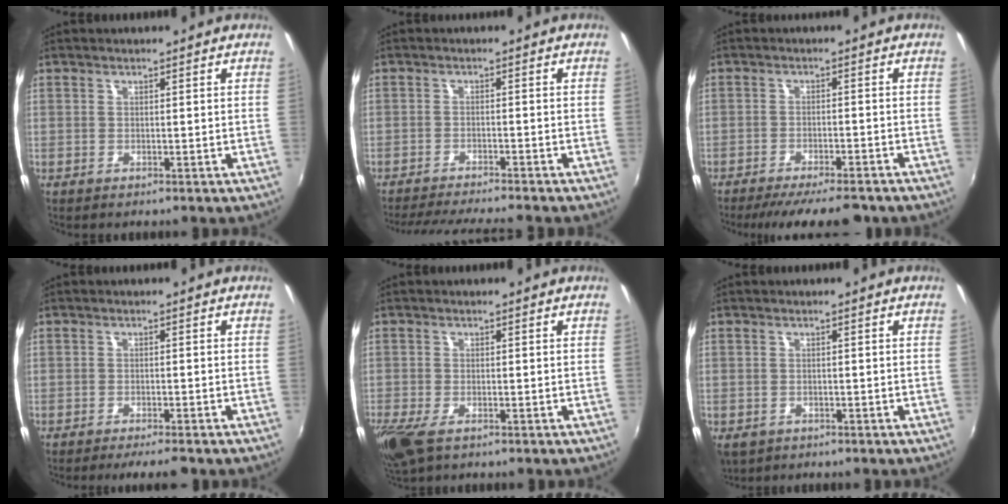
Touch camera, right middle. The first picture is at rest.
{"total": 9.7, "force": [-8.8, -0.2, 3.9], "torque": [-0.090, -0.011, -0.138]}
{"total": 11.8, "force": [-10.0, 2.4, 5.8], "torque": [-0.120, -0.025, -0.145]}
{"total": 4.1, "force": [-3.5, 0.4, 2.1], "torque": [-0.044, -0.008, -0.056]}
{"total": 6.9, "force": [-4.1, 2.8, 4.7], "torque": [-0.114, -0.029, -0.078]}
{"total": 4.8, "force": [-2.3, 3.5, 2.4], "torque": [-0.051, -0.016, -0.031]}